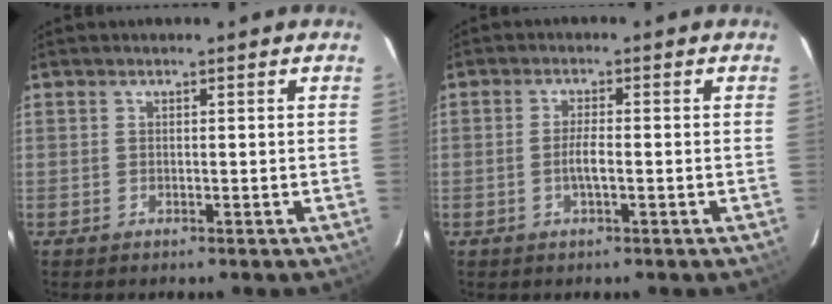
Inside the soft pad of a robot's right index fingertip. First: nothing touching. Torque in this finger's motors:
{"motor_torque": [0.61, -0.06, 0.31, 0.07]}